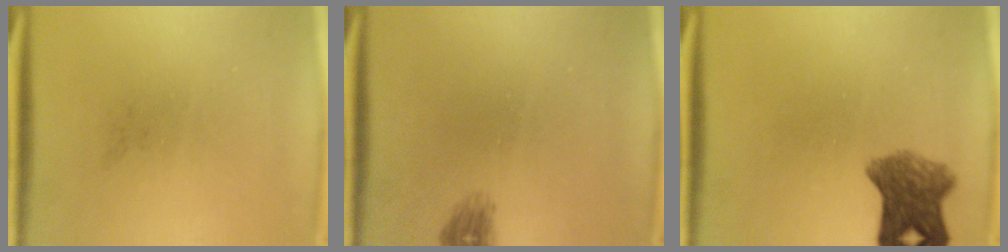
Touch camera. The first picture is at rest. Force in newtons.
{"total": 1.3}
{"total": 6.5}